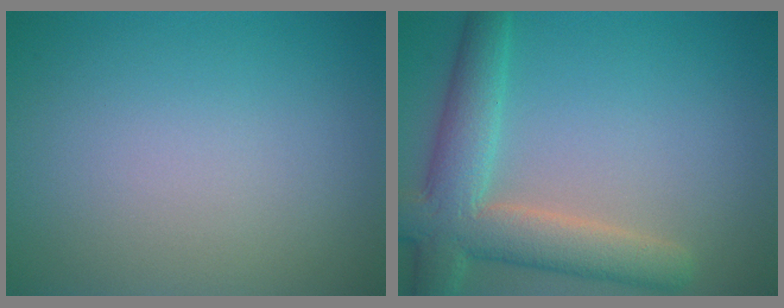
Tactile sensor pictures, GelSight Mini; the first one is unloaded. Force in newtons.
{"total": 6.6, "press": 6.6, "slide": 0.4}